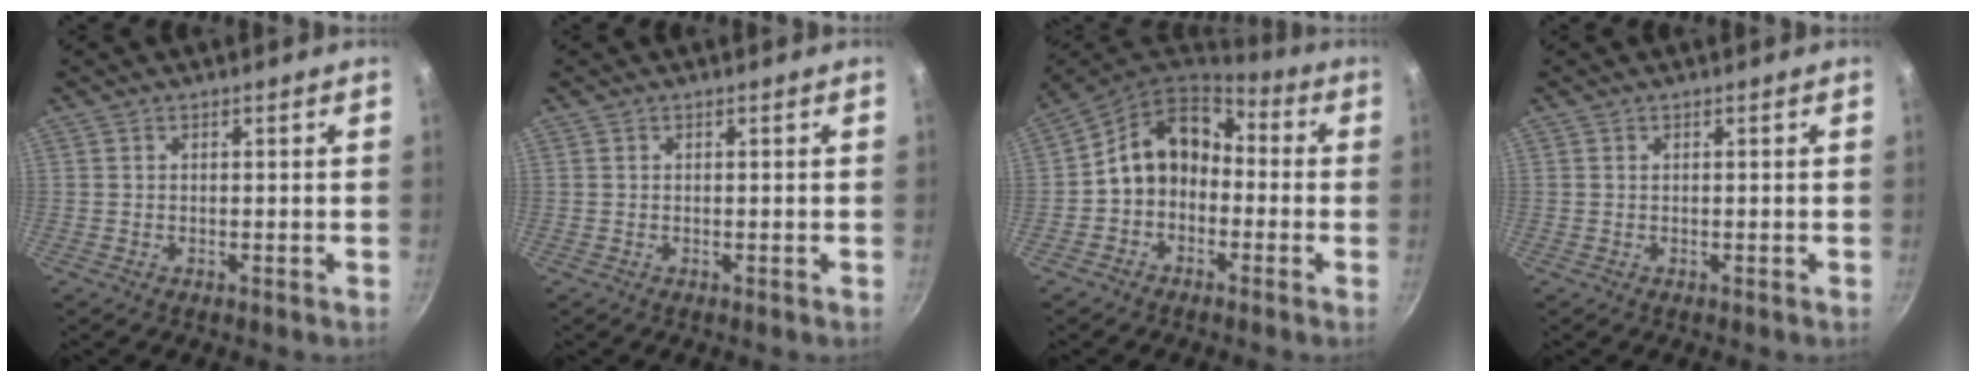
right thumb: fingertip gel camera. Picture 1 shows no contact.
{"total": 0.0}
{"total": 11.5, "force": [-1.0, 9.1, 6.9], "torque": [-0.084, 0.052, -0.037]}
{"total": 0.0}